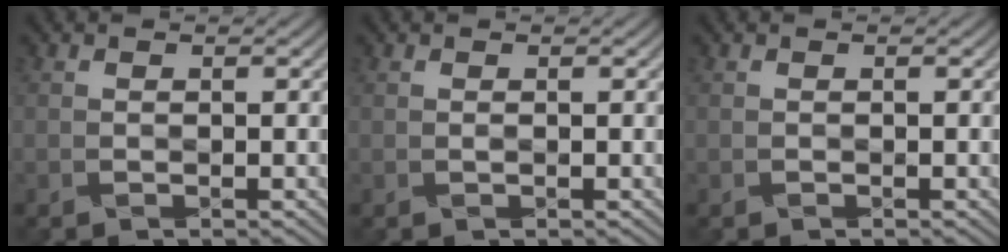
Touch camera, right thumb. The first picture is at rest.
{"total": 0.0}
{"total": 0.0}